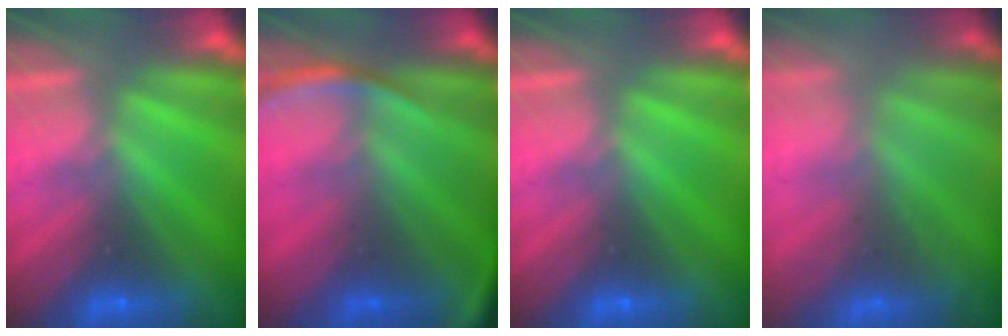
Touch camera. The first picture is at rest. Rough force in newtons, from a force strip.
{"total": 2.6}
{"total": 0.0}
{"total": 7.6}